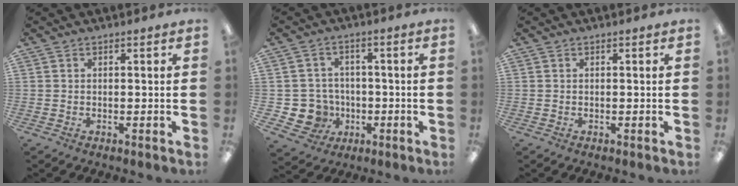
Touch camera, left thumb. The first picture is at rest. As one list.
[{"total": 7.9, "force": [-1.8, 7.4, 2.0], "torque": [-0.074, 0.013, -0.024]}, {"total": 0.0}]